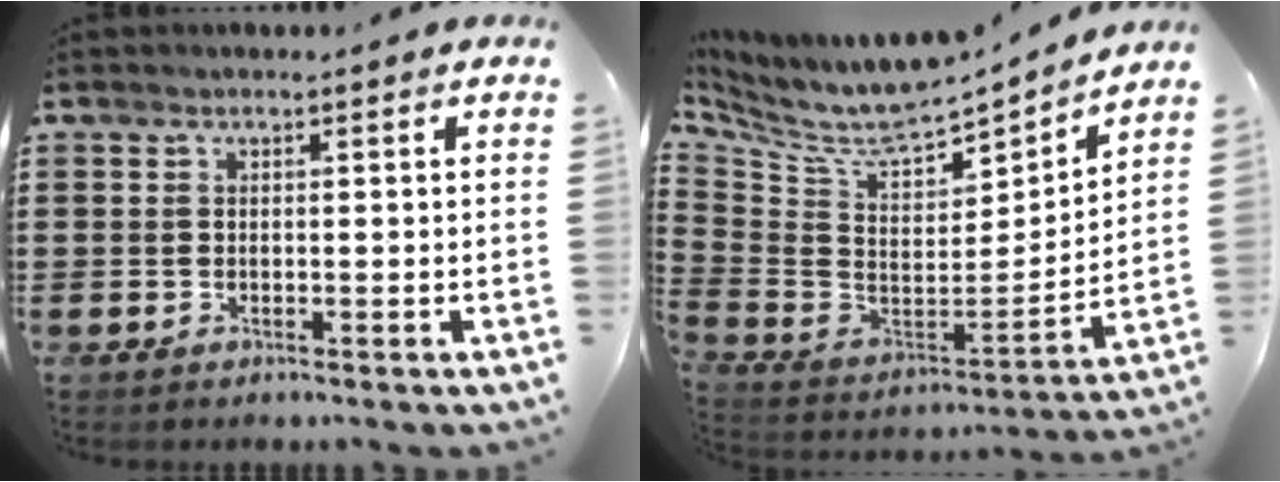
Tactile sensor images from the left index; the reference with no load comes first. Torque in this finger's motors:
{"motor_torque": [1.07, 1.07, 0.82, 0.13]}